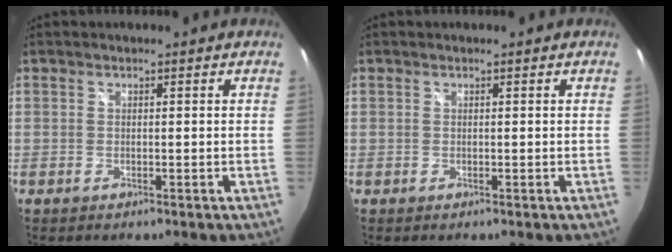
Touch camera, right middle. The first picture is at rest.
{"total": 0.0}